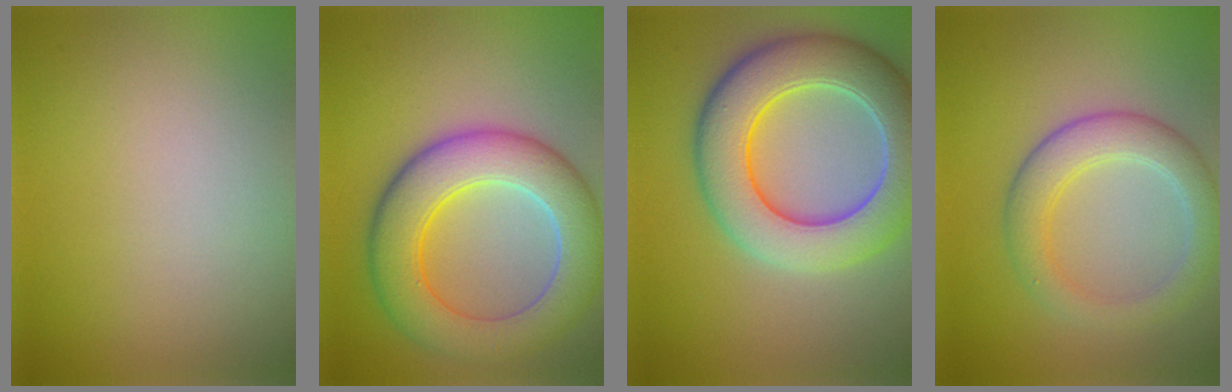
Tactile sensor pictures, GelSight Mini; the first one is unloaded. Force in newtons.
{"total": 8.7, "press": 8.7, "slide": 0.5}
{"total": 9.7, "press": 9.7, "slide": 0.6}
{"total": 4.4, "press": 4.4, "slide": 0.3}